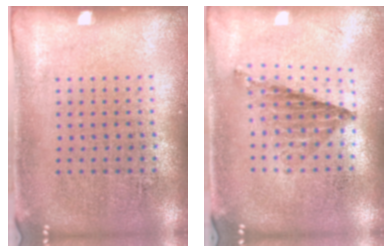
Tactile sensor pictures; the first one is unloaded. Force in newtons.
{"total": 0.8, "press": 0.8, "slide": 0.1}